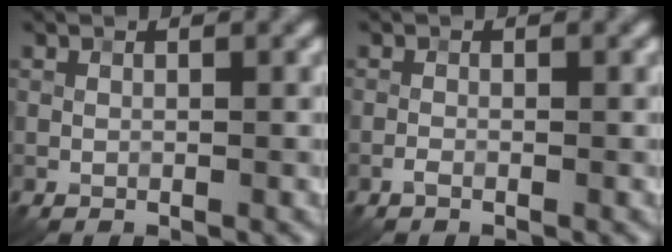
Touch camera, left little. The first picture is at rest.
{"total": 0.6, "force": [-0.4, 0.1, 0.4], "torque": [-0.010, 0.001, -0.010]}